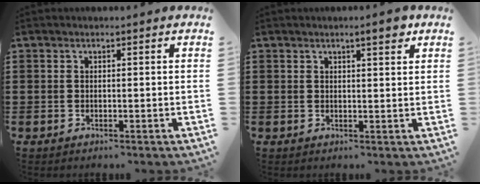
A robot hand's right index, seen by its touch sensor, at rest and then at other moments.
{"total": 2.9, "force": [2.0, 0.5, 2.1], "torque": [-0.028, -0.002, 0.030]}